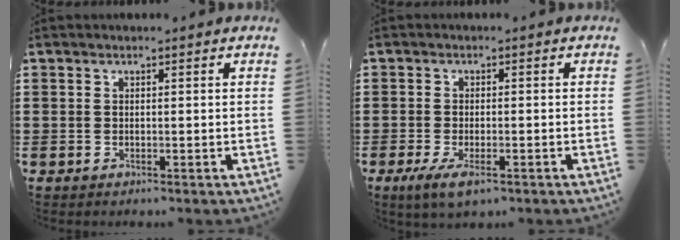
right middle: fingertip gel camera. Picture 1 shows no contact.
{"total": 3.6, "force": [-1.8, 1.1, 2.9], "torque": [-0.070, -0.008, -0.036]}